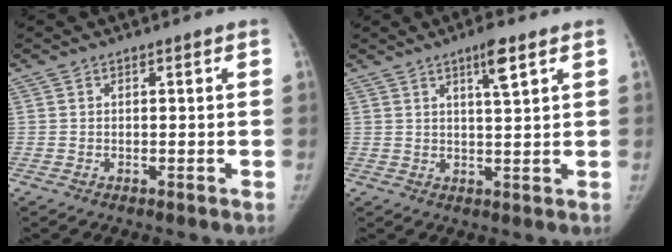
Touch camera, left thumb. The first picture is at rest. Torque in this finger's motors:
{"motor_torque": [0.25, -0.10, 0.47, -0.49, 0.20]}